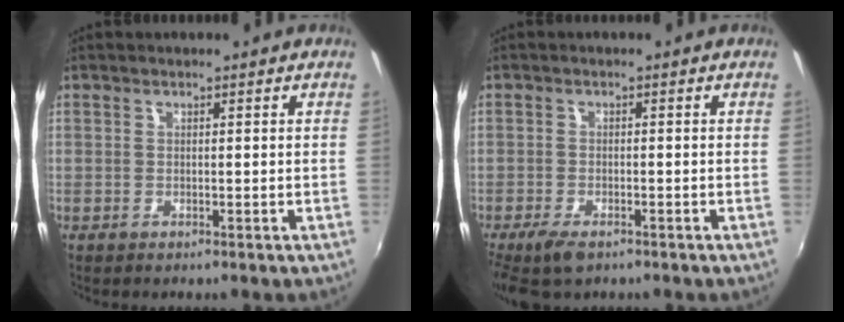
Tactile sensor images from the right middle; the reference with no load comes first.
{"total": 5.7, "force": [-4.0, 2.2, 3.5], "torque": [-0.087, -0.021, -0.072]}